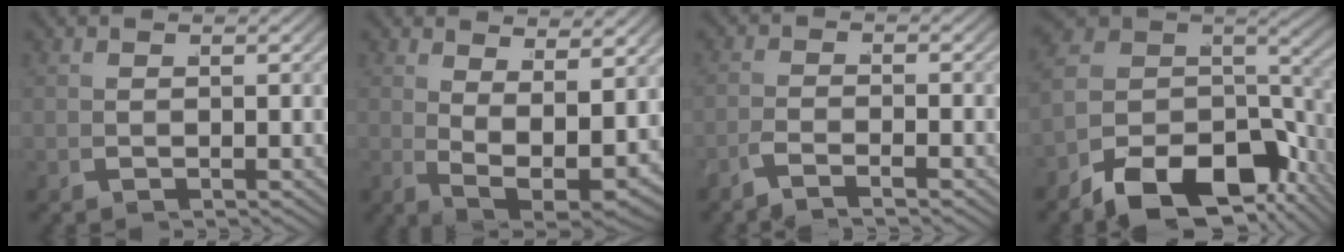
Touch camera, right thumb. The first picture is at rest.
{"total": 6.8, "force": [1.0, 3.5, 5.8], "torque": [-0.104, -0.030, 0.029]}
{"total": 1.5, "force": [-1.4, 0.0, 0.4], "torque": [0.000, 0.005, -0.037]}
{"total": 11.9, "force": [-3.7, 7.0, 8.8], "torque": [-0.150, -0.026, -0.049]}